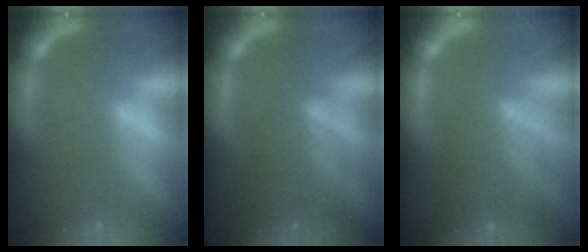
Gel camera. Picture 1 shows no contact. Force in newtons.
{"total": 5.1}
{"total": 6.1}